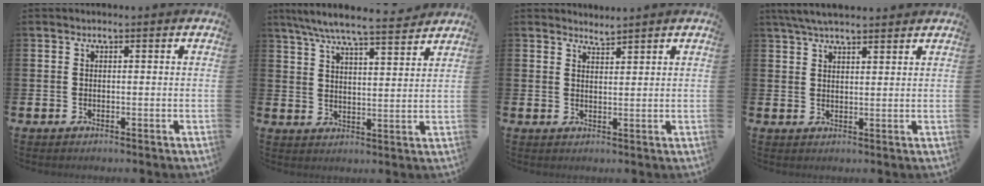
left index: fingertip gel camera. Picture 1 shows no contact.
{"total": 7.4, "force": [6.8, 0.4, 2.8], "torque": [-0.072, -0.039, 0.119]}
{"total": 1.8, "force": [1.8, 0.0, -0.2], "torque": [0.006, -0.009, 0.032]}
{"total": 4.7, "force": [4.2, 0.9, 1.9], "torque": [-0.042, -0.008, 0.078]}